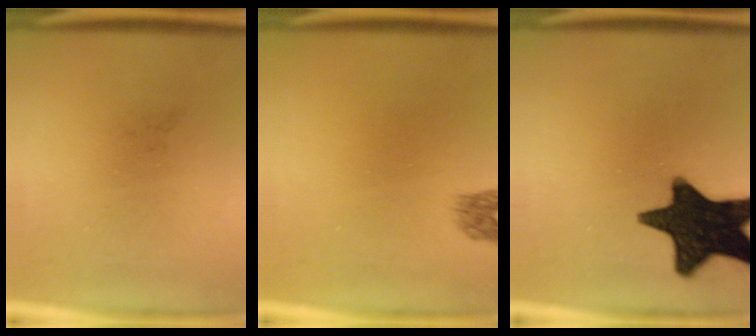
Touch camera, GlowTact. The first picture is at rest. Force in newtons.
{"total": 1.6}
{"total": 17.5}